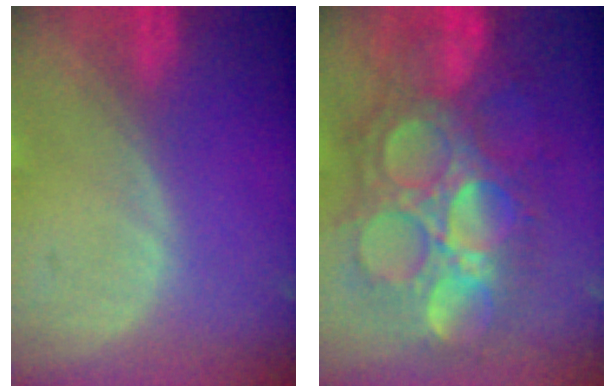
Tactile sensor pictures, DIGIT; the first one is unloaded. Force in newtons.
{"total": 13.6, "press": 13.5, "slide": 1.4}